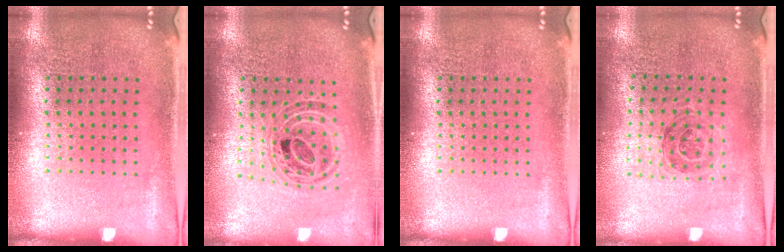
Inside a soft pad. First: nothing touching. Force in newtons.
{"total": 0.8, "press": 0.8, "slide": 0.2}
{"total": 0.0}
{"total": 1.0, "press": 1.0, "slide": 0.2}